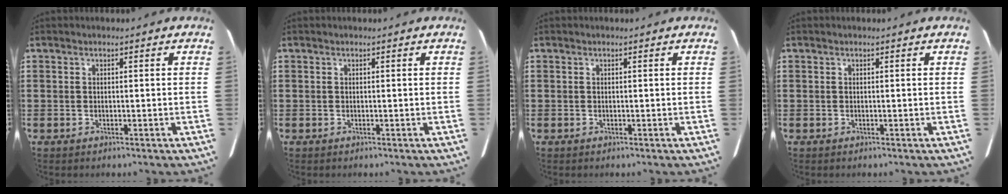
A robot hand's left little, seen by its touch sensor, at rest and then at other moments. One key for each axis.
{"total": 0.0}
{"total": 0.0}
{"total": 0.0}